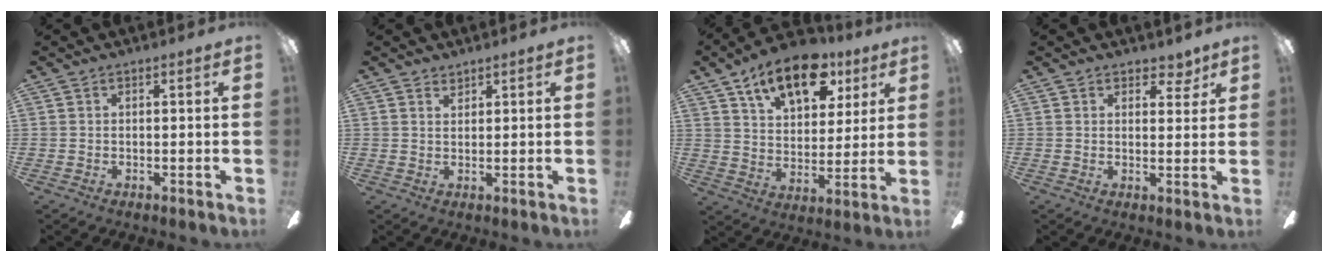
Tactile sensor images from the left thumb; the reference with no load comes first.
{"total": 1.6, "force": [1.4, 0.7, 0.3], "torque": [0.001, -0.004, 0.026]}
{"total": 16.9, "force": [10.5, 8.6, 10.0], "torque": [-0.152, -0.043, 0.181]}
{"total": 4.0, "force": [2.9, 2.3, 1.5], "torque": [-0.004, -0.013, 0.046]}